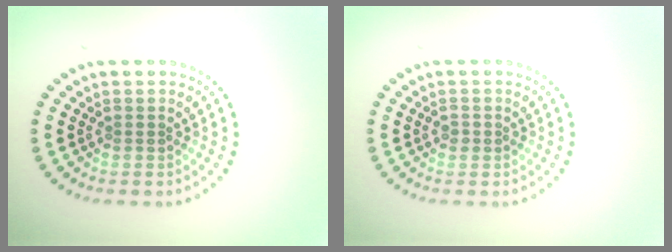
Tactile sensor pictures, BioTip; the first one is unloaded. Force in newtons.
{"total": 0.9, "press": 0.9, "slide": 0.0}